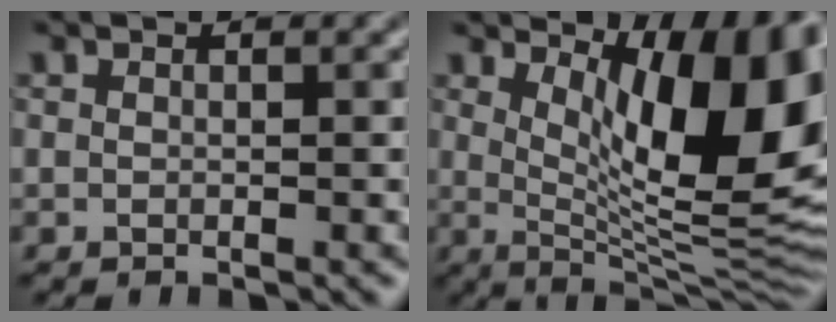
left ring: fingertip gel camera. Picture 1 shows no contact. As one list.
[{"total": 13.8, "force": [3.8, 4.8, 12.4], "torque": [-0.145, -0.012, 0.060]}]